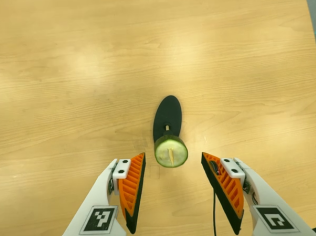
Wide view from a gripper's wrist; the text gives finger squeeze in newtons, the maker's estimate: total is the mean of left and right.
{"total": 0.0}